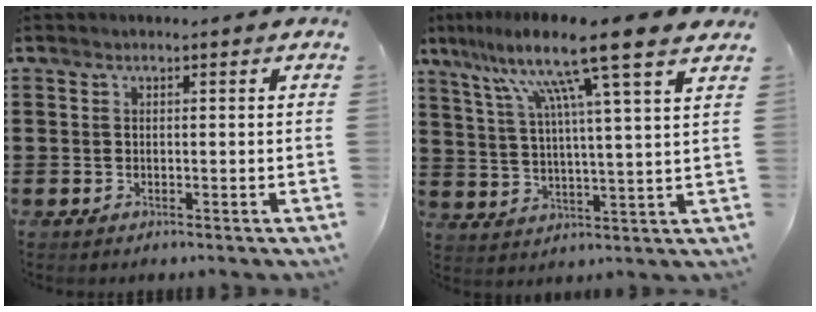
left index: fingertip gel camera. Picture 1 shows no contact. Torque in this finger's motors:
{"motor_torque": [2.14, 0.00, 0.49, 0.21]}